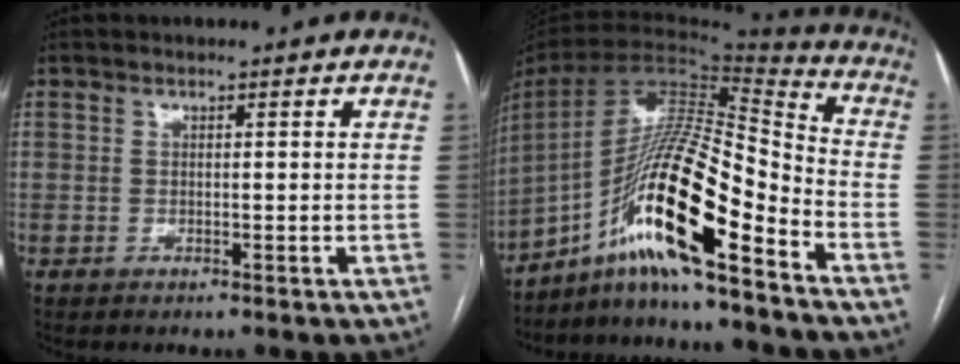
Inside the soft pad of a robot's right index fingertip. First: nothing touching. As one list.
[{"total": 18.8, "force": [-10.8, 1.5, 15.3], "torque": [-0.301, 0.000, -0.198]}]